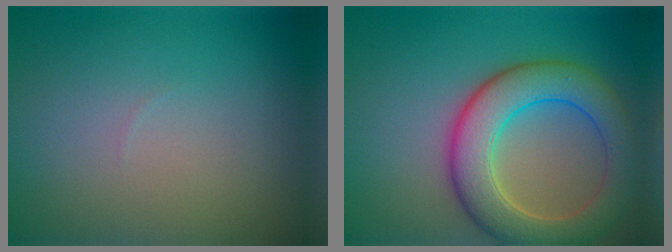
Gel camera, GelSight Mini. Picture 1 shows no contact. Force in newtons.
{"total": 7.7, "press": 7.7, "slide": 0.5}